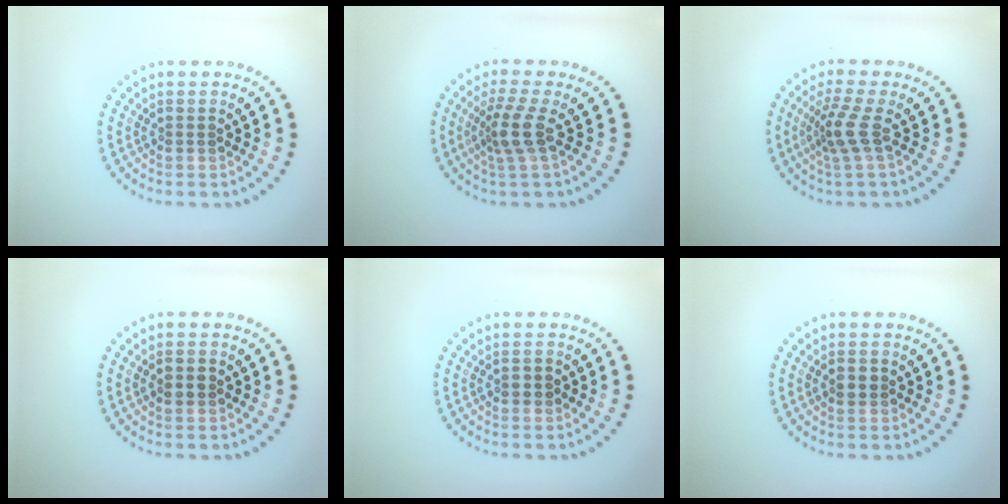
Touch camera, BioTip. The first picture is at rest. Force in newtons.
{"total": 3.0, "press": 2.2, "slide": 2.1}
{"total": 2.8, "press": 2.0, "slide": 1.9}
{"total": 1.3, "press": 1.3, "slide": 0.1}
{"total": 1.2, "press": 1.2, "slide": 0.2}
{"total": 1.8, "press": 1.8, "slide": 0.0}